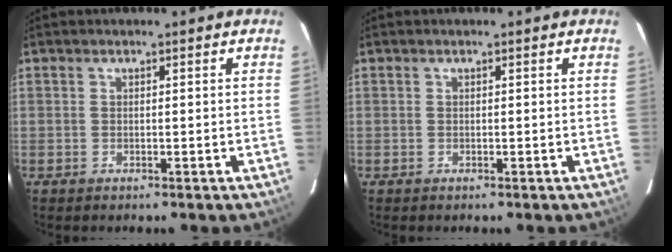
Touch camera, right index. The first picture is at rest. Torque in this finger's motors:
{"motor_torque": [0.00, 0.00, 0.00, 0.00]}